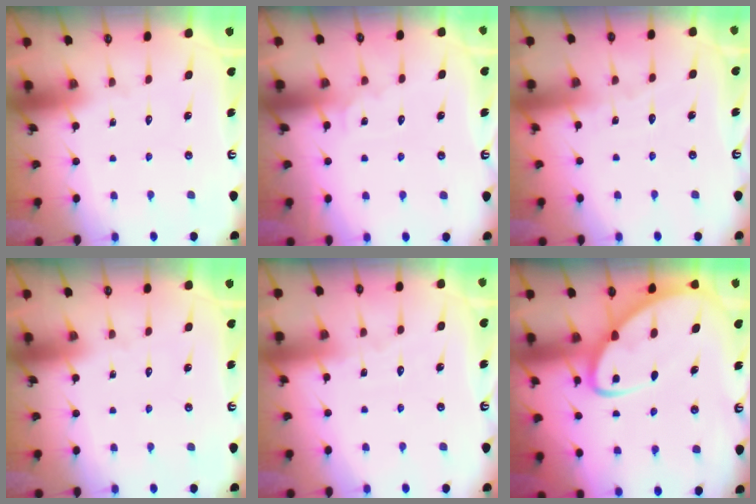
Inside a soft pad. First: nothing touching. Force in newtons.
{"total": 5.2, "press": 5.2, "slide": 0.4}
{"total": 3.6, "press": 3.6, "slide": 0.4}
{"total": 0.0}
{"total": 2.4, "press": 2.4, "slide": 0.2}
{"total": 8.4, "press": 8.4, "slide": 0.8}